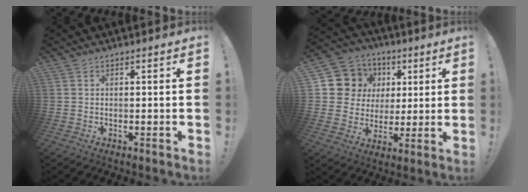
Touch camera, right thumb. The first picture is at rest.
{"total": 11.7, "force": [3.3, 10.9, 2.8], "torque": [-0.038, -0.016, 0.085]}